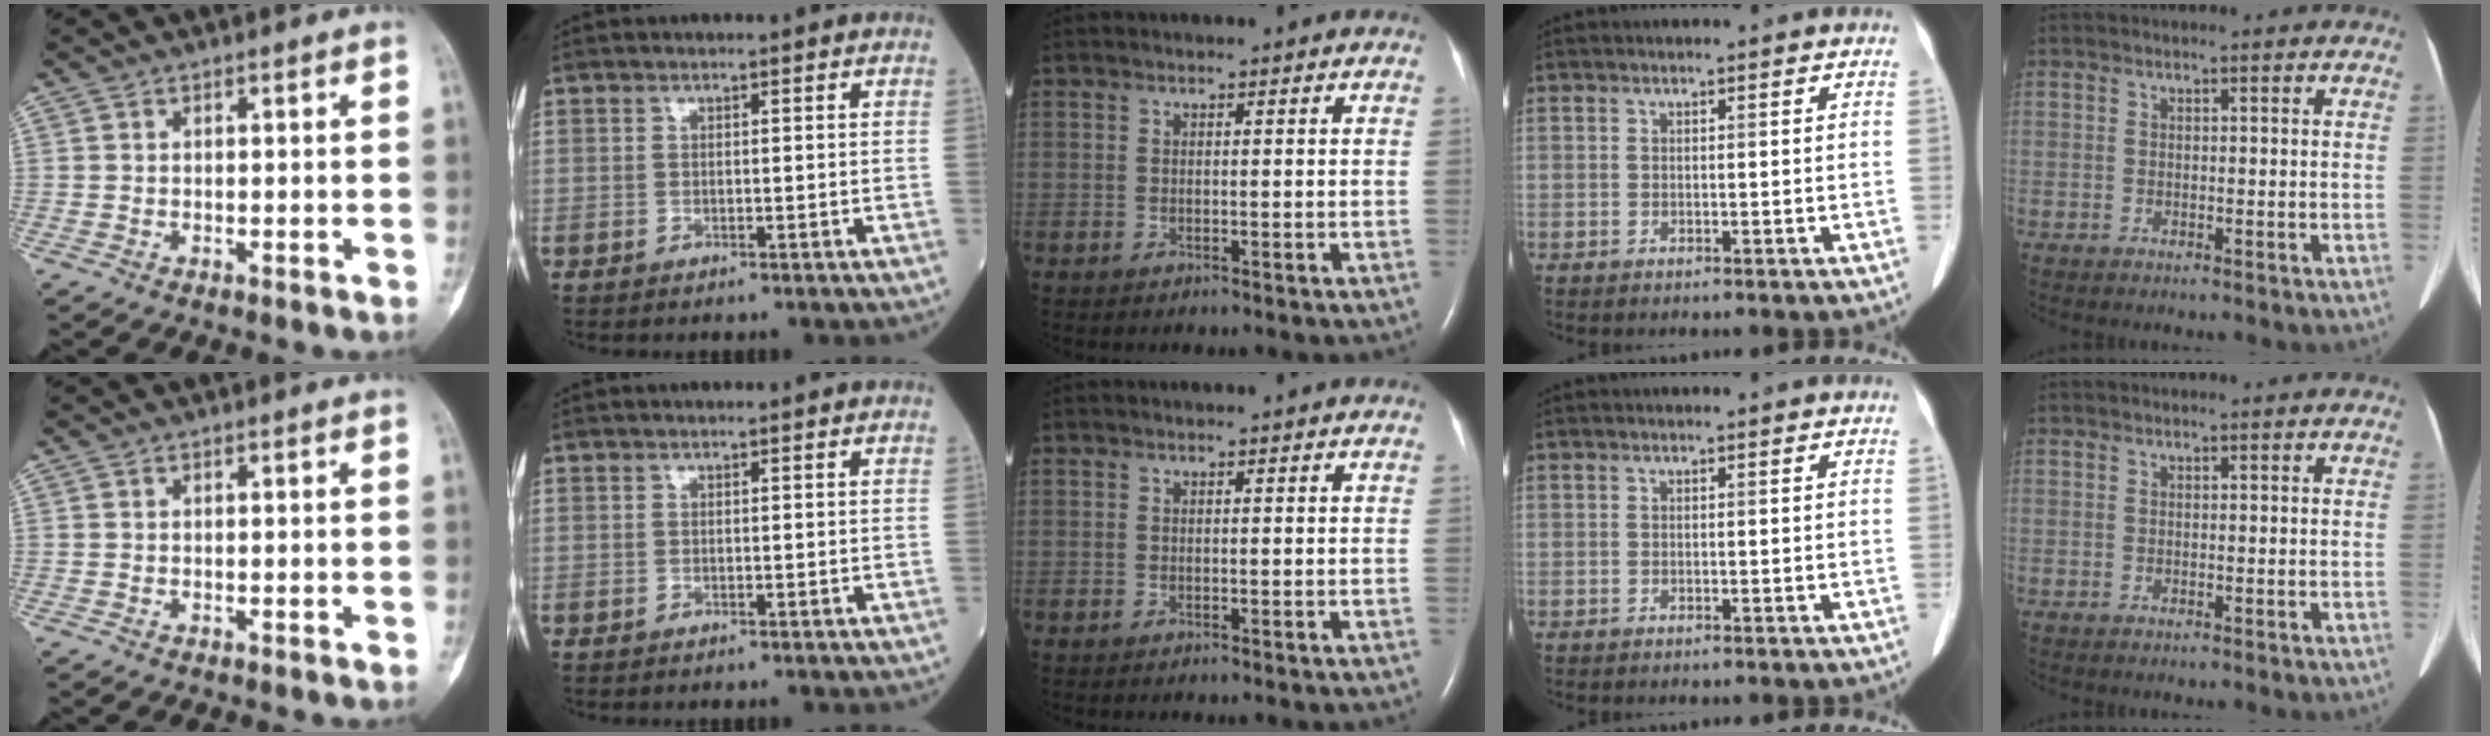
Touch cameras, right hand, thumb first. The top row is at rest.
{}